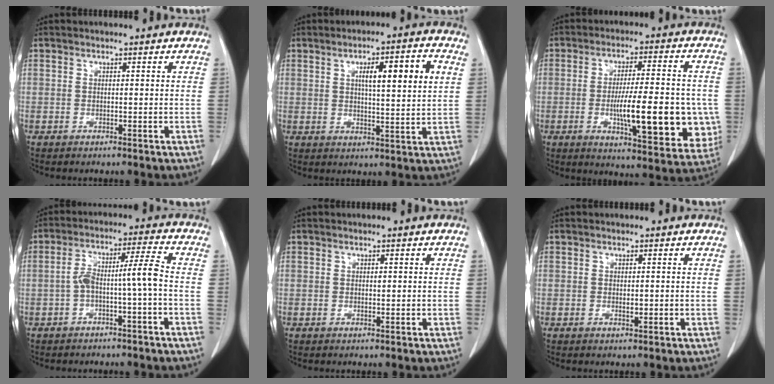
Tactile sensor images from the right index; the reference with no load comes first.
{"total": 10.0, "force": [3.0, 1.5, 9.4], "torque": [-0.147, 0.014, 0.048]}
{"total": 18.1, "force": [-3.2, 4.4, 17.3], "torque": [-0.210, 0.003, -0.031]}
{"total": 7.1, "force": [-1.8, 0.4, 6.8], "torque": [-0.130, 0.035, -0.026]}
{"total": 0.9, "force": [0.1, 0.5, 0.8], "torque": [-0.019, -0.001, 0.004]}
{"total": 1.2, "force": [-0.1, 0.6, 1.0], "torque": [-0.022, -0.002, 0.001]}